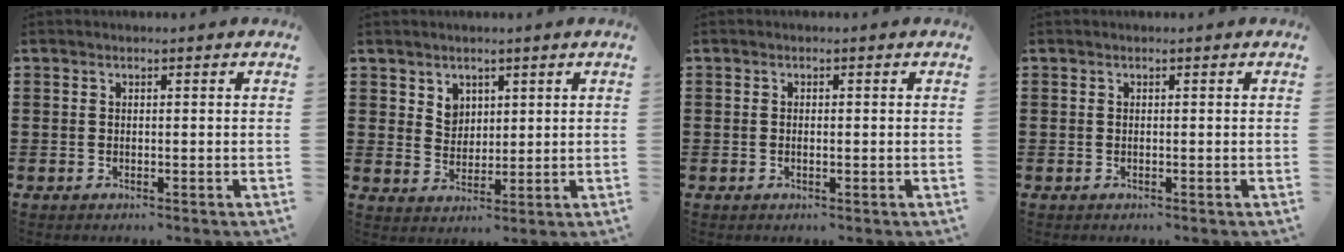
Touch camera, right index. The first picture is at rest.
{"total": 3.7, "force": [2.4, 2.7, 0.7], "torque": [-0.025, 0.007, 0.045]}
{"total": 0.7, "force": [-0.2, 0.2, 0.6], "torque": [-0.013, -0.003, -0.002]}
{"total": 0.0}